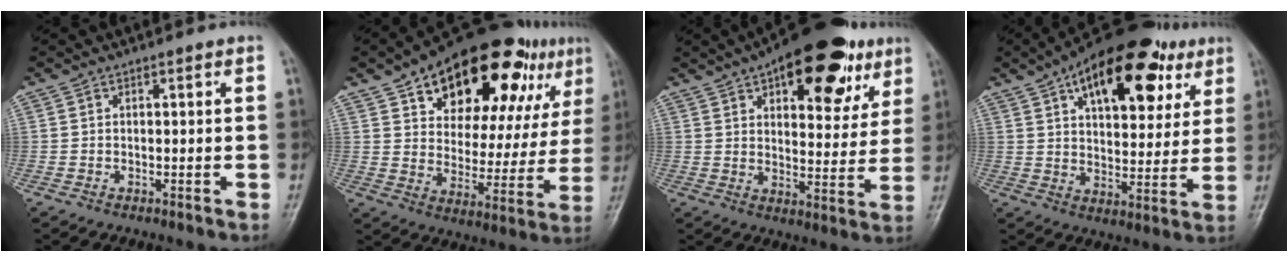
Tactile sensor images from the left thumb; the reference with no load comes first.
{"total": 27.4, "force": [14.6, 12.8, 19.4], "torque": [-0.237, -0.013, 0.218]}
{"total": 21.6, "force": [11.4, 10.0, 15.4], "torque": [-0.170, -0.020, 0.161]}
{"total": 23.1, "force": [11.0, 11.6, 16.7], "torque": [-0.212, -0.008, 0.165]}